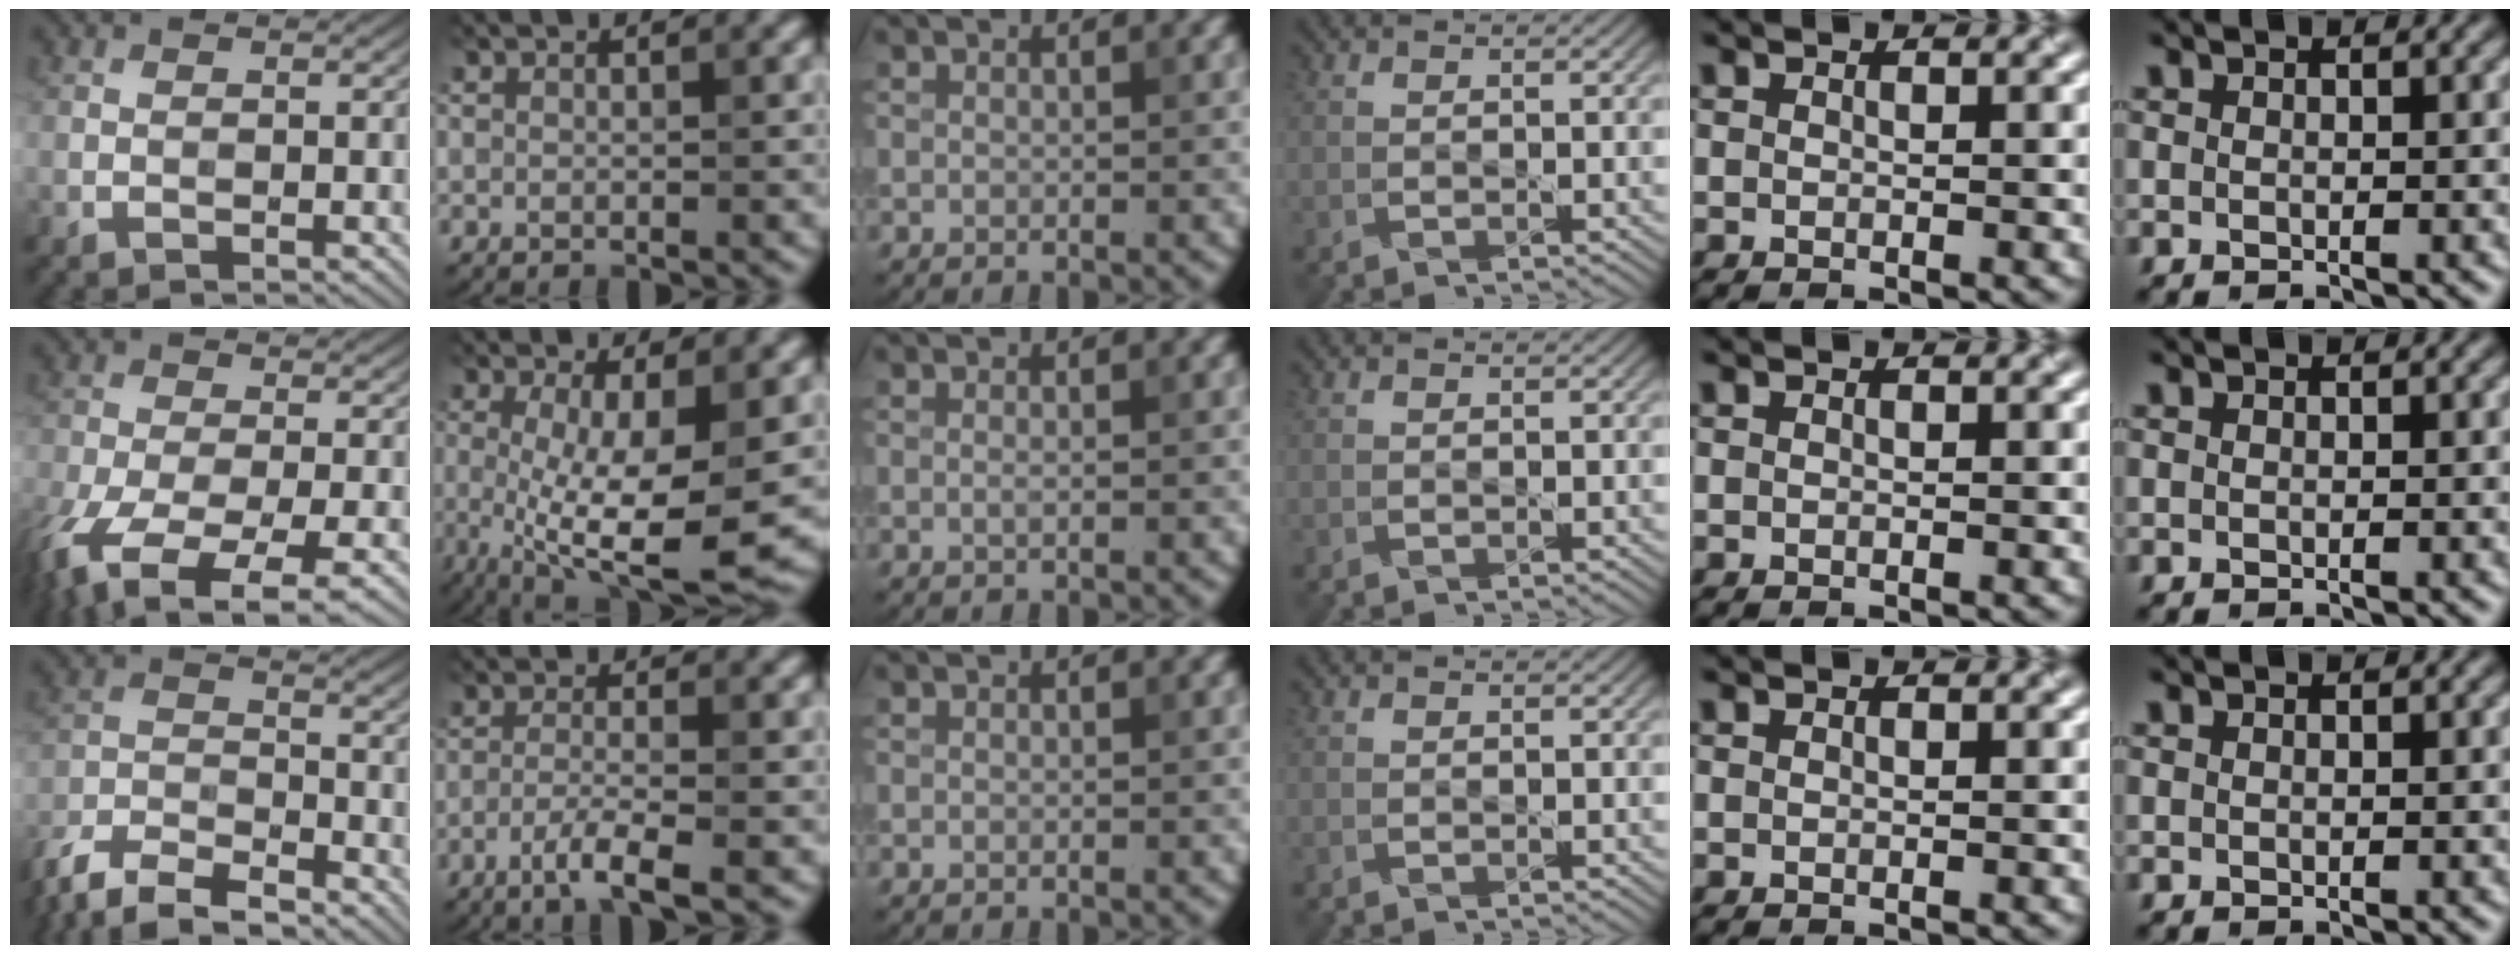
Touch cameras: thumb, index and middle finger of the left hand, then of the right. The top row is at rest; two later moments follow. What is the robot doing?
{"motion": "pour", "object": "bucket"}